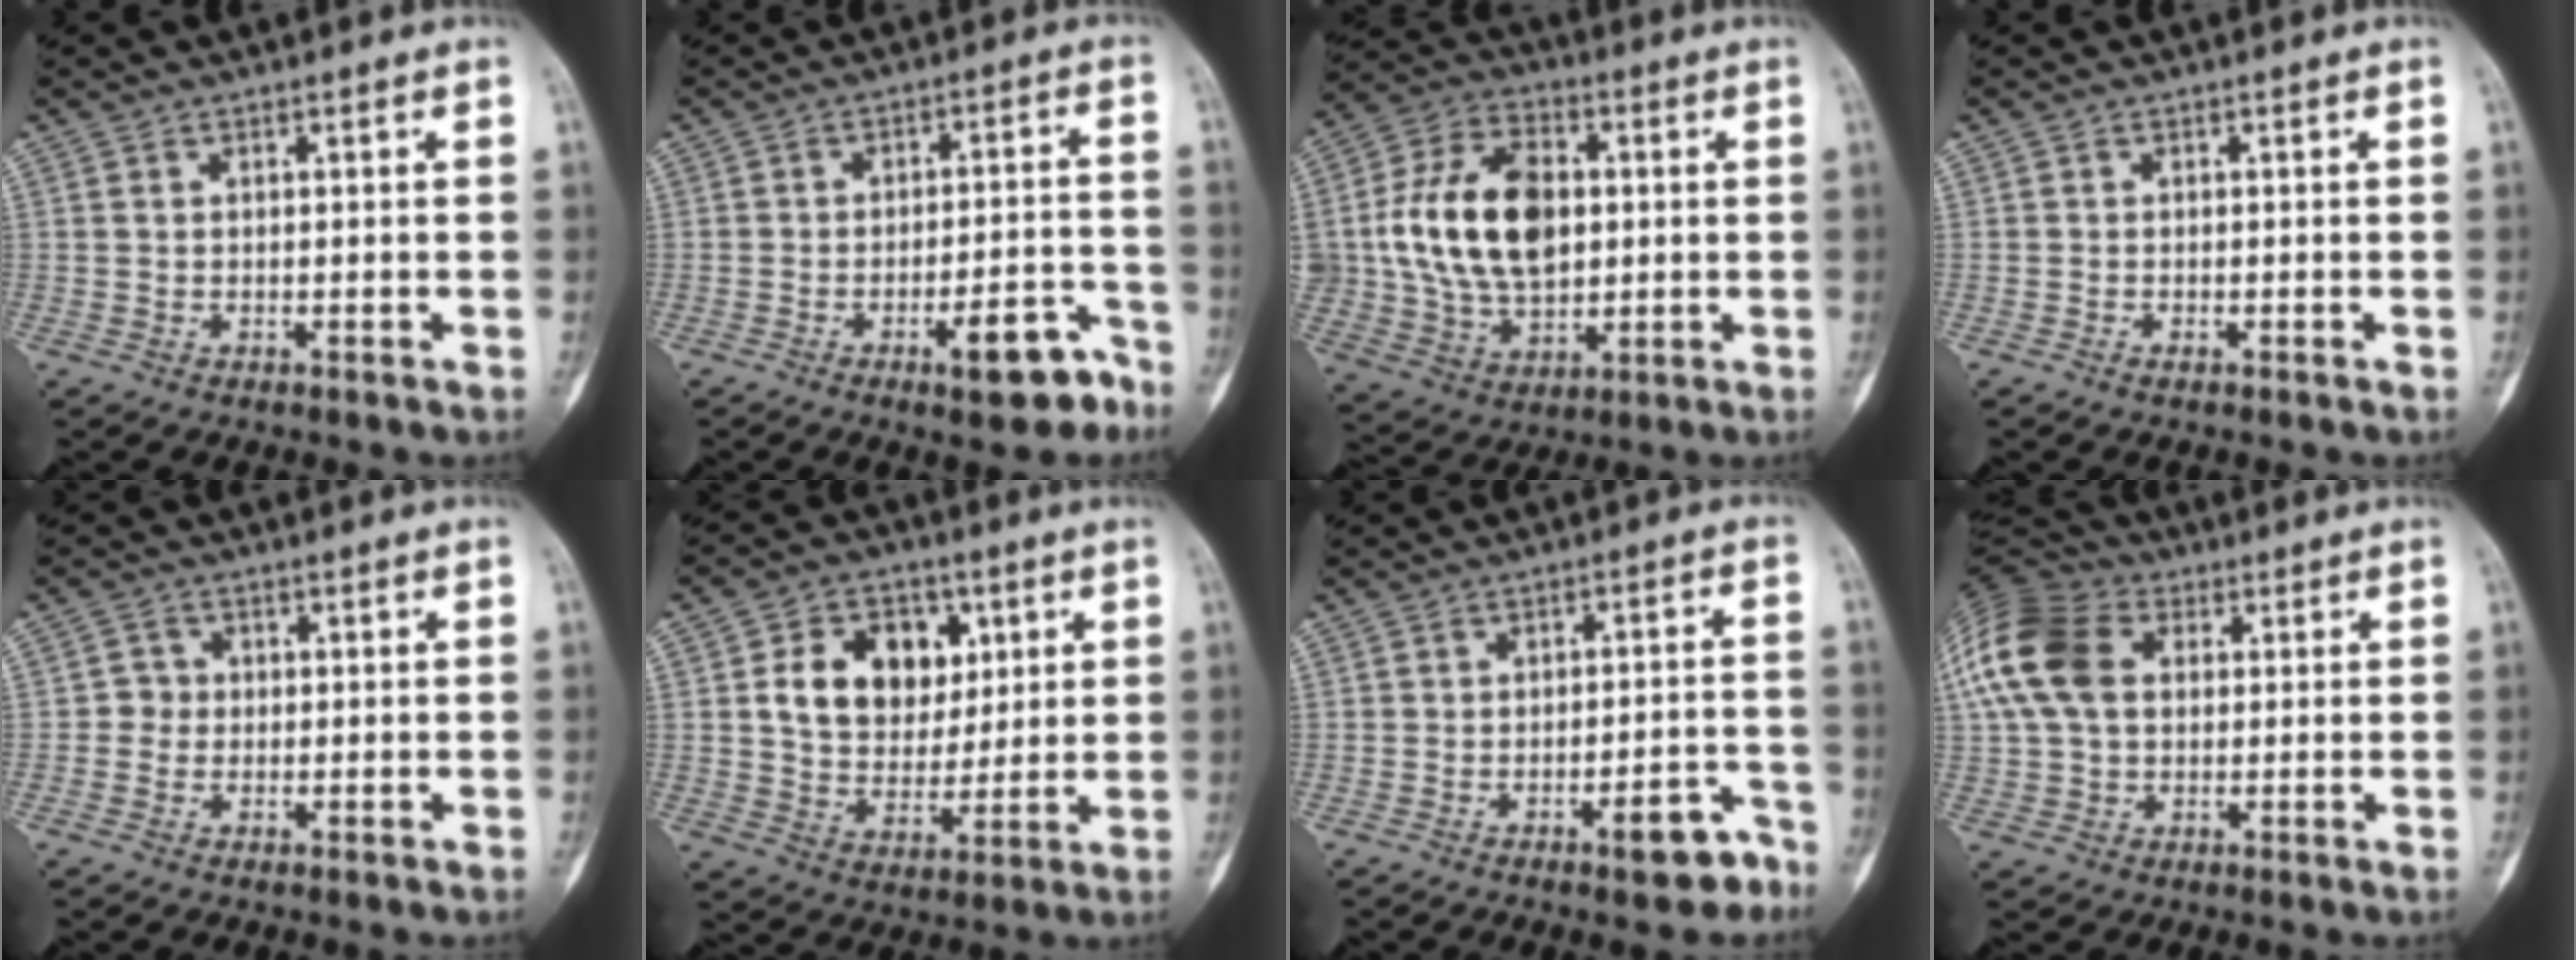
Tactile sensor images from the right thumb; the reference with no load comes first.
{"total": 9.1, "force": [-5.6, 3.0, 6.5], "torque": [-0.077, 0.043, -0.077]}
{"total": 19.1, "force": [1.8, 12.8, 14.1], "torque": [-0.234, 0.008, 0.038]}
{"total": 0.5, "force": [-0.4, 0.2, 0.4], "torque": [-0.009, 0.001, -0.008]}
{"total": 2.4, "force": [-0.2, 2.4, 0.5], "torque": [0.011, 0.009, -0.010]}
{"total": 13.4, "force": [3.7, 10.1, 7.9], "torque": [-0.085, -0.008, 0.067]}
{"total": 6.7, "force": [-4.4, 2.2, 4.6], "torque": [-0.045, 0.039, -0.055]}
{"total": 15.4, "force": [3.3, 10.9, 10.3], "torque": [-0.210, 0.023, 0.053]}